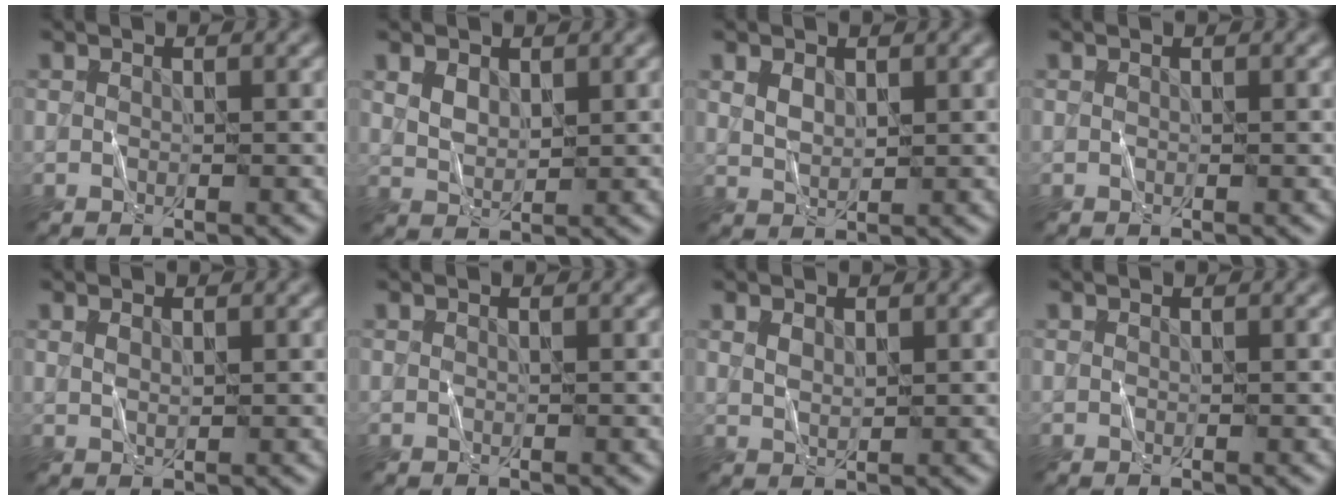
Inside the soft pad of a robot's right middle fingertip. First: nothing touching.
{"total": 1.9, "force": [1.0, 1.2, 1.2], "torque": [-0.027, -0.003, 0.024]}
{"total": 1.6, "force": [0.8, 1.0, 1.0], "torque": [-0.022, -0.002, 0.019]}
{"total": 0.0}
{"total": 1.0, "force": [0.4, 0.5, 0.7], "torque": [-0.018, -0.001, 0.012]}
{"total": 0.0}
{"total": 1.3, "force": [0.6, 0.7, 0.9], "torque": [-0.020, -0.001, 0.017]}
{"total": 0.0}